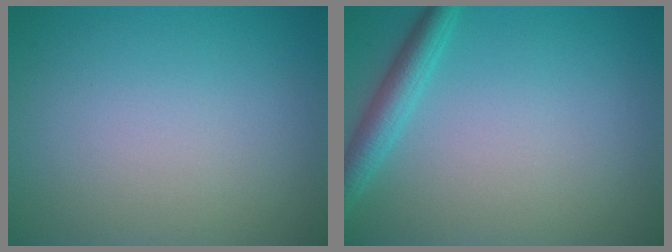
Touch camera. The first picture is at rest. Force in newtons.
{"total": 2.7, "press": 2.7, "slide": 0.1}